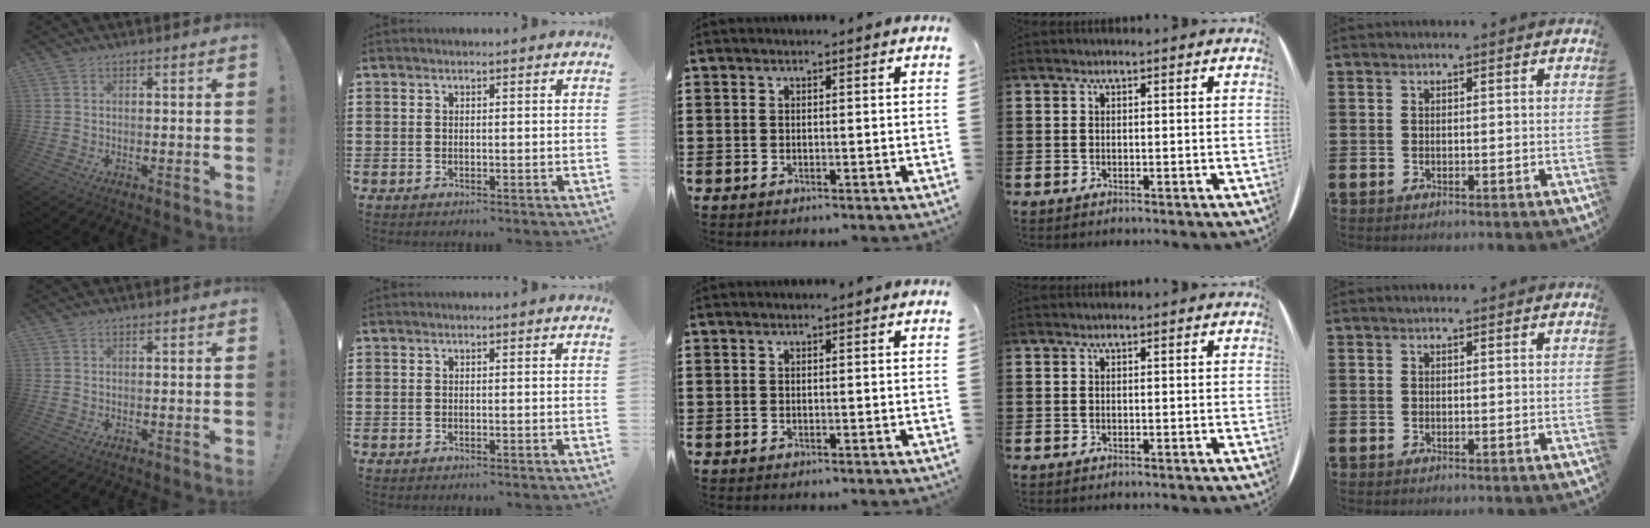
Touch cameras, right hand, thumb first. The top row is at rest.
{}